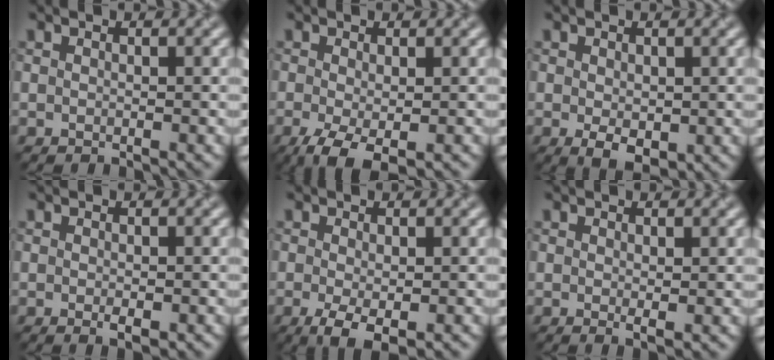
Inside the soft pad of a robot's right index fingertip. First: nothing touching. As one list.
[{"total": 4.1, "force": [-1.9, 1.4, 3.3], "torque": [-0.071, -0.009, -0.033]}, {"total": 2.7, "force": [-0.5, 1.6, 2.1], "torque": [-0.036, -0.011, -0.002]}, {"total": 1.2, "force": [-0.4, 0.5, 1.1], "torque": [-0.017, -0.005, -0.004]}, {"total": 3.5, "force": [-1.3, 1.1, 3.0], "torque": [-0.058, -0.011, -0.021]}, {"total": 1.0, "force": [0.1, 0.2, 1.0], "torque": [-0.013, -0.006, 0.002]}]